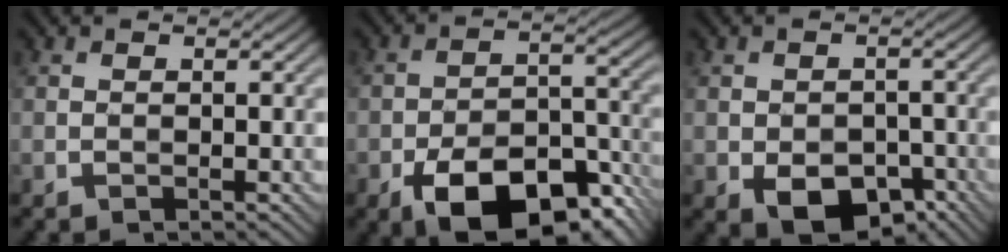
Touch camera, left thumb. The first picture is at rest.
{"total": 14.2, "force": [-8.4, 6.7, 9.3], "torque": [-0.155, -0.010, -0.137]}
{"total": 7.3, "force": [-3.5, 4.5, 4.5], "torque": [-0.076, -0.019, -0.047]}